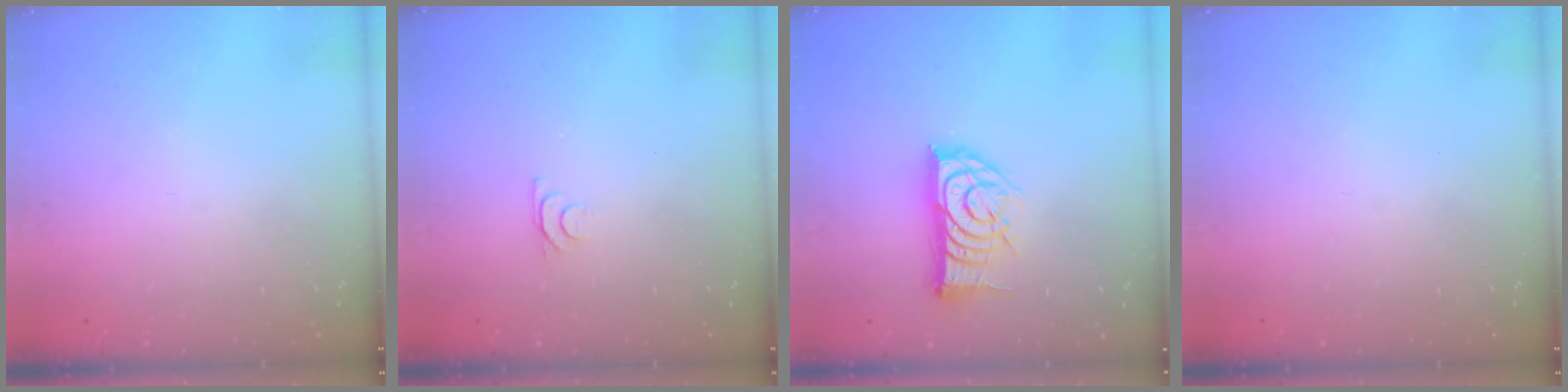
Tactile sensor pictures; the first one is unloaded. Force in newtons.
{"total": 4.2, "press": 4.1, "slide": 0.5}
{"total": 15.6, "press": 15.6, "slide": 0.3}
{"total": 0.0}